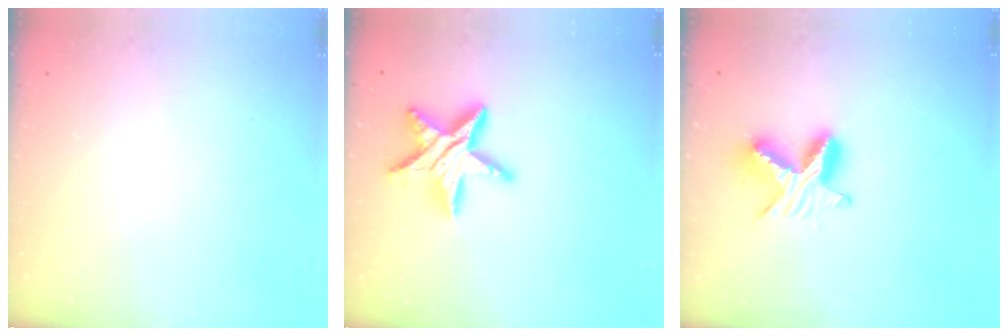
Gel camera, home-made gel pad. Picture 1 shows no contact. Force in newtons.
{"total": 14.0, "press": 14.0, "slide": 1.0}
{"total": 10.9, "press": 10.9, "slide": 0.1}